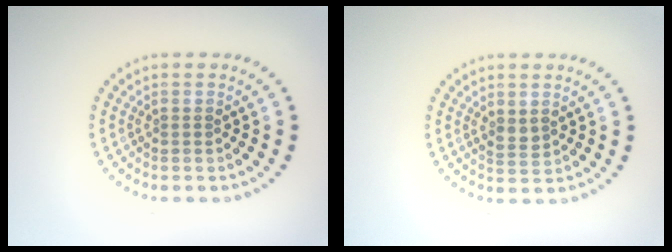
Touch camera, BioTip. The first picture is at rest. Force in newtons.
{"total": 1.1, "press": 1.1, "slide": 0.4}